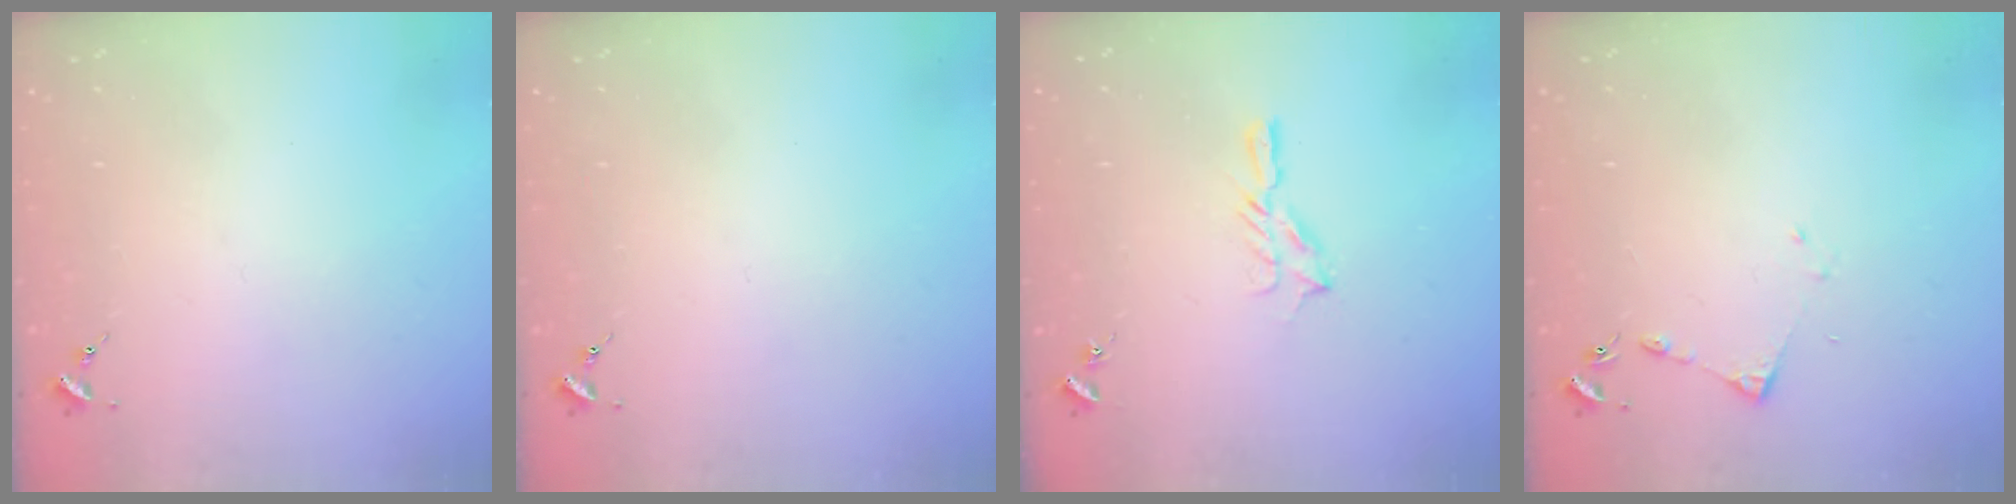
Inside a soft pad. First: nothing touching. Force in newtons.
{"total": 0.0}
{"total": 5.6, "press": 5.6, "slide": 0.6}
{"total": 4.1, "press": 4.1, "slide": 0.5}